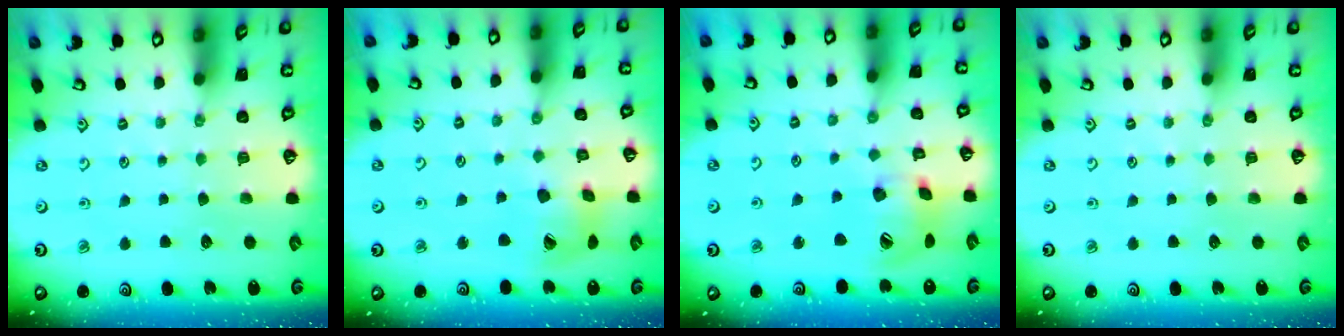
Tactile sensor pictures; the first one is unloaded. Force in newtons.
{"total": 11.3, "press": 11.2, "slide": 1.6}
{"total": 16.0, "press": 15.8, "slide": 2.3}
{"total": 0.0}